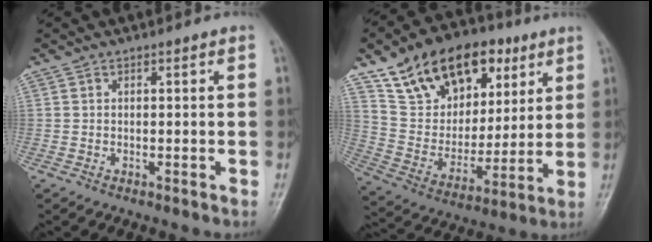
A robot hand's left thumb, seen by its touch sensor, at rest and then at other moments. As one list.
[{"total": 21.8, "force": [11.8, 13.6, 12.3], "torque": [-0.162, -0.028, 0.208]}]